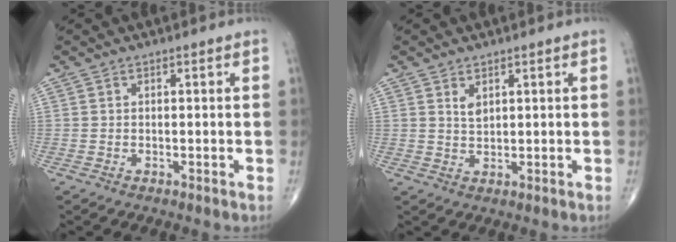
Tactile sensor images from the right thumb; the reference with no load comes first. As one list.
[{"total": 2.2, "force": [1.2, 1.2, 1.5], "torque": [-0.022, -0.008, 0.026]}]